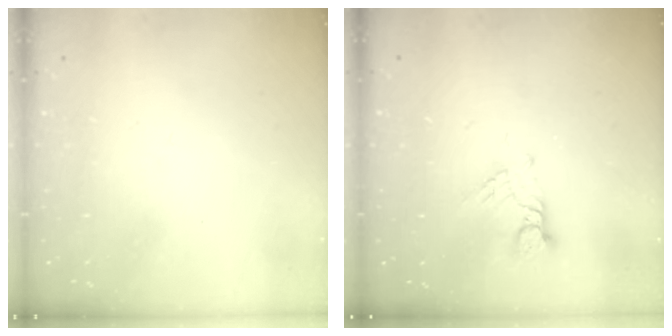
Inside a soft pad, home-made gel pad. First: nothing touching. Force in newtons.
{"total": 2.6, "press": 2.6, "slide": 0.3}